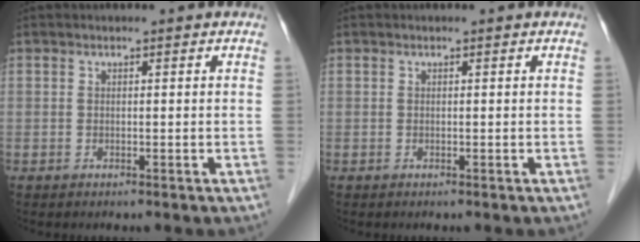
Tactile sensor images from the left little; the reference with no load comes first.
{"total": 0.0}